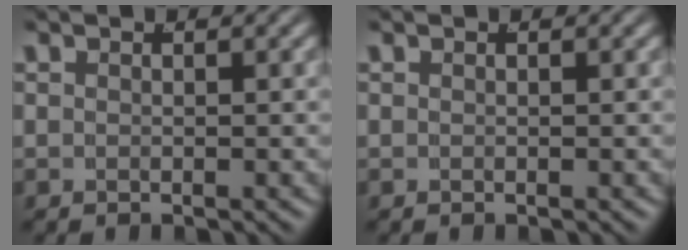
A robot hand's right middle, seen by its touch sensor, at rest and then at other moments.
{"total": 0.0}